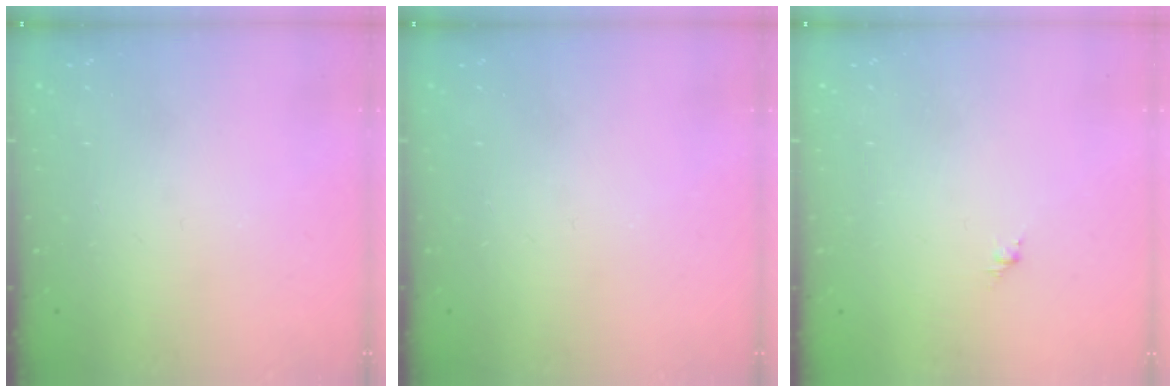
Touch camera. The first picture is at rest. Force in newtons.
{"total": 0.0}
{"total": 1.3, "press": 1.2, "slide": 0.5}